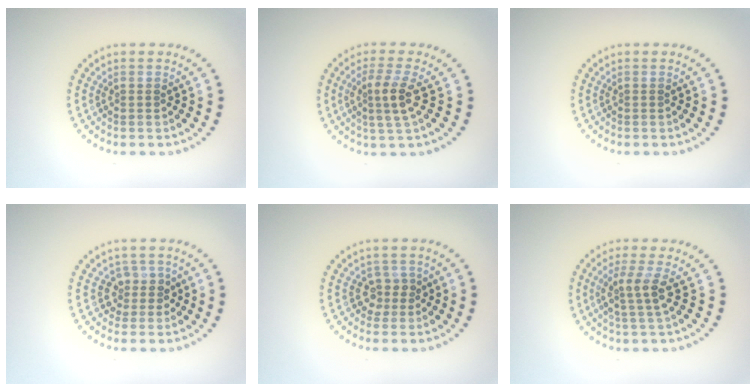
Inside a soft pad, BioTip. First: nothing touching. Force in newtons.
{"total": 2.7, "press": 2.4, "slide": 1.3}
{"total": 0.0}
{"total": 2.0, "press": 1.5, "slide": 1.3}
{"total": 1.7, "press": 1.3, "slide": 1.0}
{"total": 2.7, "press": 2.1, "slide": 1.7}